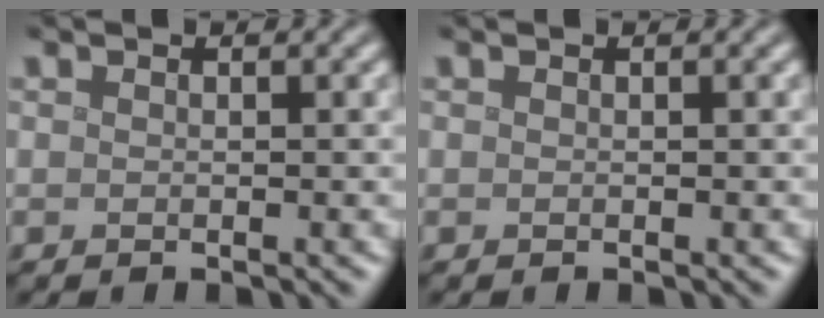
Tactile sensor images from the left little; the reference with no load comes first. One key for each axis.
{"total": 0.0}